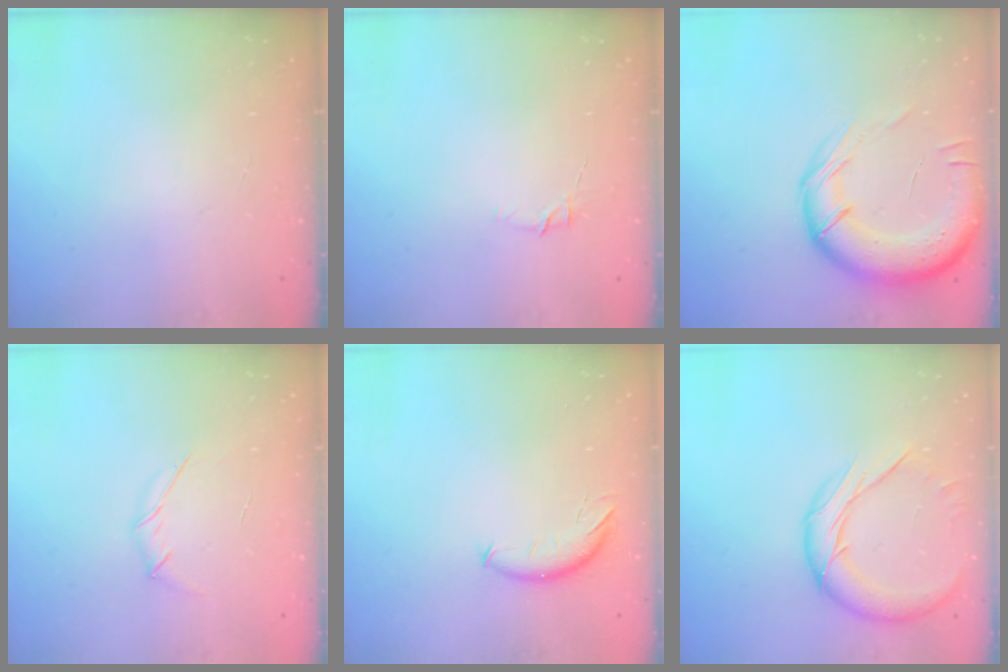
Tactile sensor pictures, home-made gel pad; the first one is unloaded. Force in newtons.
{"total": 4.5, "press": 4.4, "slide": 1.0}
{"total": 18.4, "press": 18.0, "slide": 3.7}
{"total": 3.9, "press": 3.8, "slide": 0.9}
{"total": 7.5, "press": 7.5, "slide": 0.6}
{"total": 13.3, "press": 13.2, "slide": 1.0}